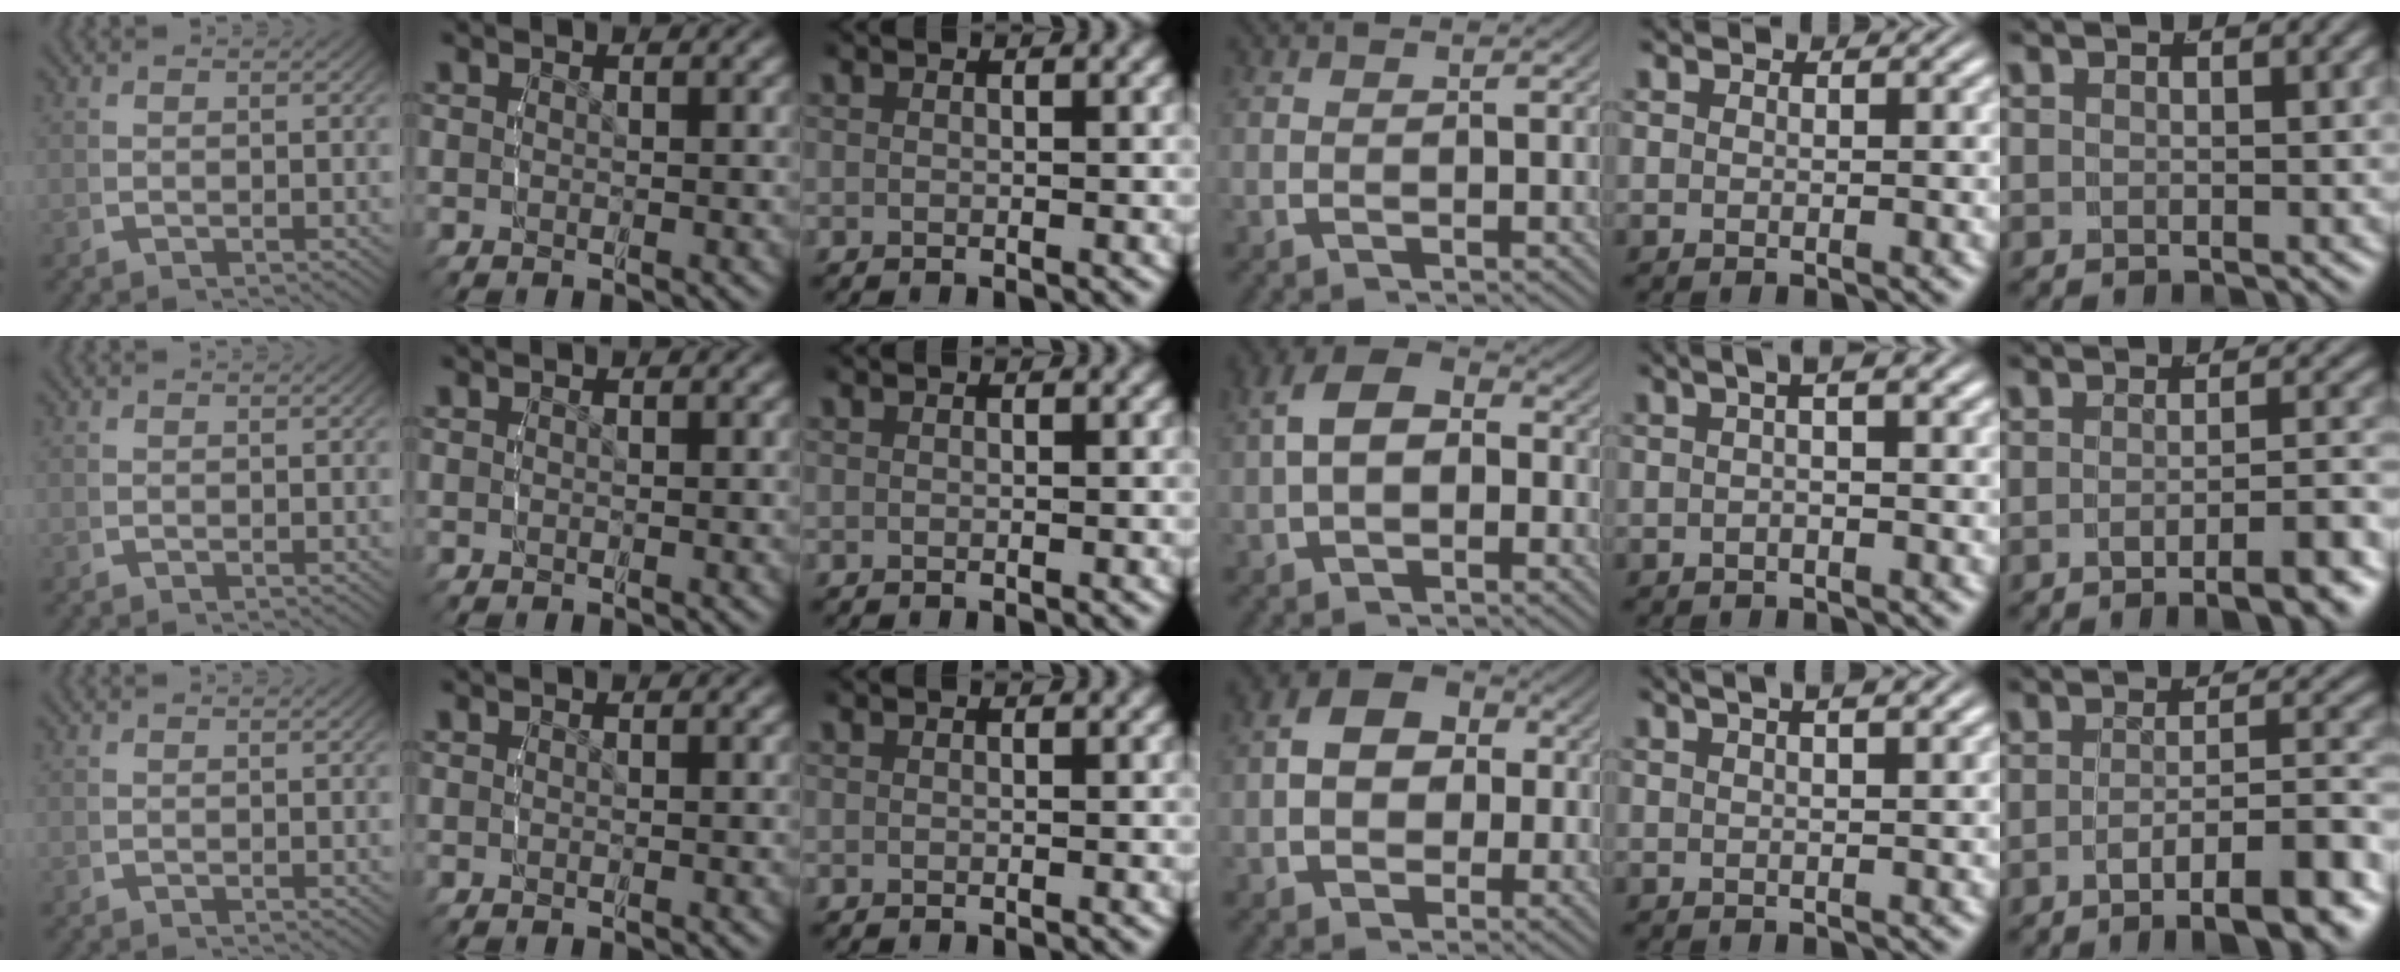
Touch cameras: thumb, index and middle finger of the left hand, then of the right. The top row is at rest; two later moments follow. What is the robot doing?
{"motion": "lift_and_place", "object": "cloth"}